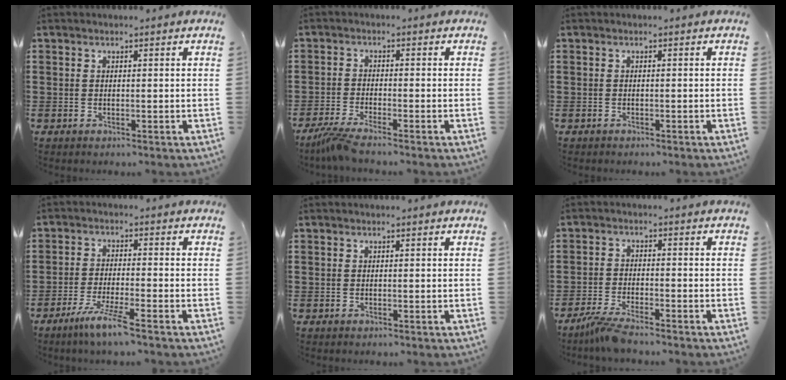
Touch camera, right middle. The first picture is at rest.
{"total": 3.3, "force": [-2.8, -0.3, 1.8], "torque": [-0.060, -0.019, -0.060]}
{"total": 0.5, "force": [-0.5, 0.2, 0.0], "torque": [0.000, 0.002, -0.011]}
{"total": 5.6, "force": [-4.1, -0.1, 3.8], "torque": [-0.080, -0.014, -0.075]}
{"total": 0.0}
{"total": 3.8, "force": [-3.3, 0.0, 1.8], "torque": [-0.052, -0.012, -0.068]}